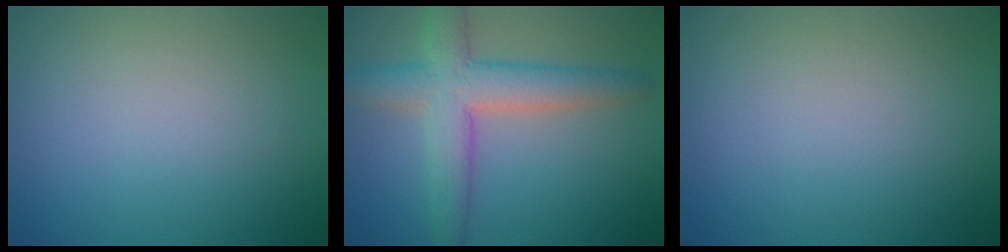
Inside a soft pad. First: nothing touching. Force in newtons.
{"total": 6.1, "press": 6.1, "slide": 0.3}
{"total": 0.0}